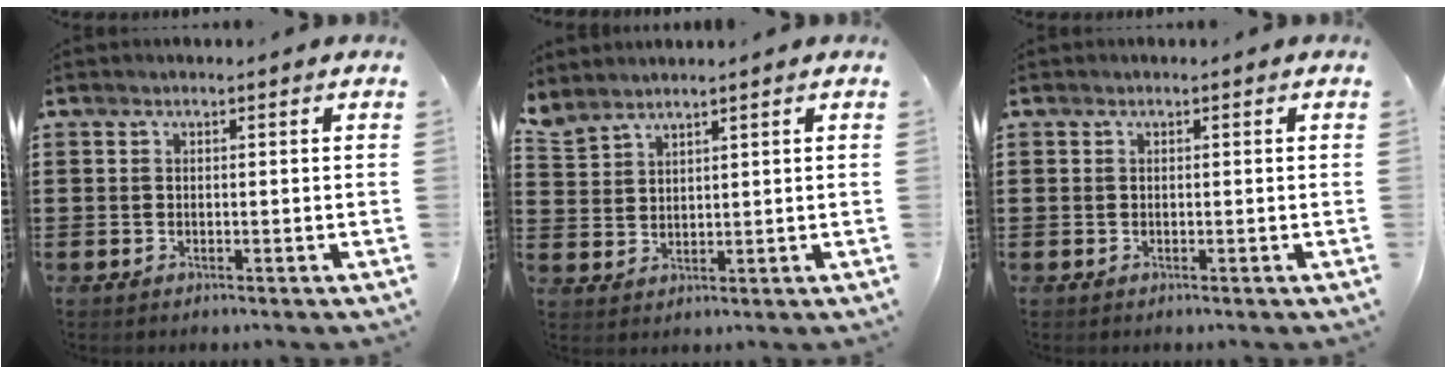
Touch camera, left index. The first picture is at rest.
{"total": 2.8, "force": [2.7, 0.7, 0.3], "torque": [-0.016, -0.004, 0.054]}
{"total": 0.0}